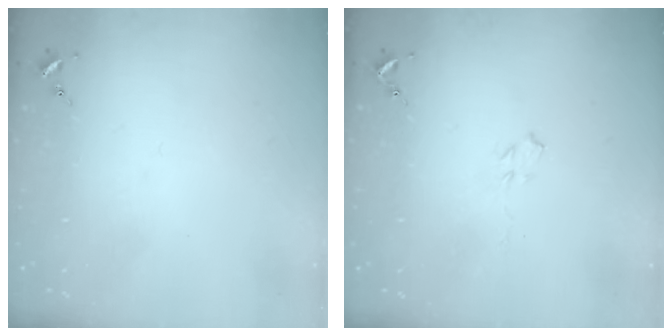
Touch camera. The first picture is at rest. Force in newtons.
{"total": 3.9, "press": 3.9, "slide": 0.4}